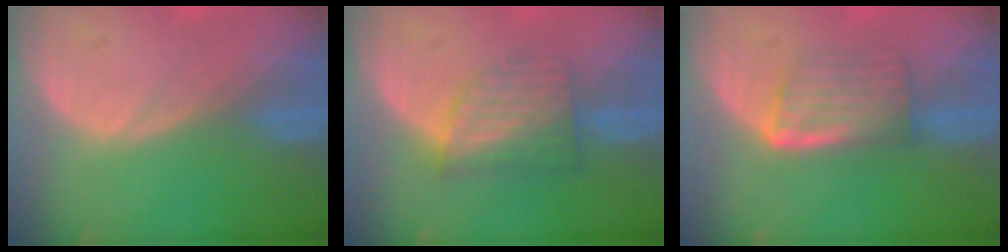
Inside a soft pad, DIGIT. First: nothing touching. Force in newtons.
{"total": 6.2, "press": 5.5, "slide": 2.9}
{"total": 5.7, "press": 5.1, "slide": 2.5}